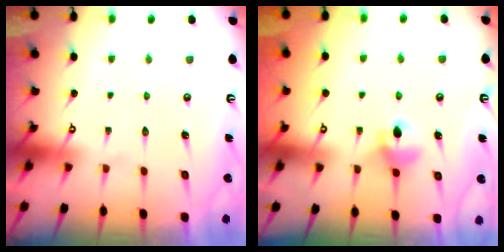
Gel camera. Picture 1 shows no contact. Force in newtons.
{"total": 5.9, "press": 5.9, "slide": 0.7}